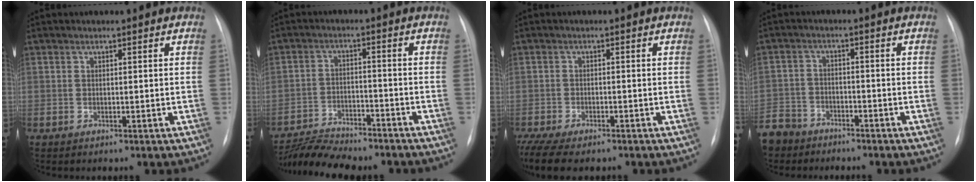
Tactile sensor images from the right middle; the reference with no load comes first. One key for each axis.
{"total": 9.4, "fx": -8.9, "fy": 1.5, "fz": 2.8, "tx": -0.046, "ty": 0.000, "tz": -0.144}
{"total": 10.0, "fx": -7.8, "fy": 3.4, "fz": 5.4, "tx": -0.105, "ty": -0.008, "tz": -0.119}
{"total": 10.0, "fx": -7.8, "fy": 5.9, "fz": 2.0, "tx": -0.070, "ty": -0.001, "tz": -0.141}